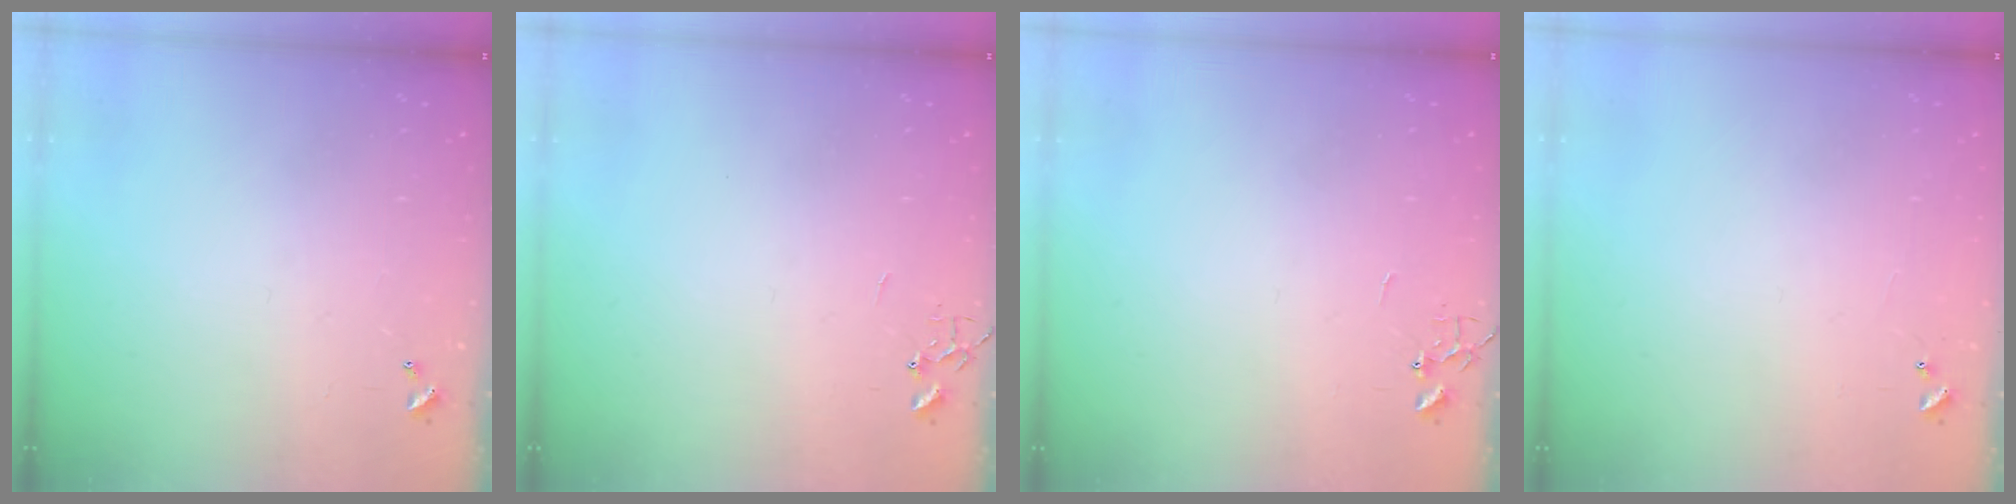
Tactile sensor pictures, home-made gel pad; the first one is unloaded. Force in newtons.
{"total": 0.0}
{"total": 0.0}
{"total": 3.7, "press": 3.7, "slide": 0.4}